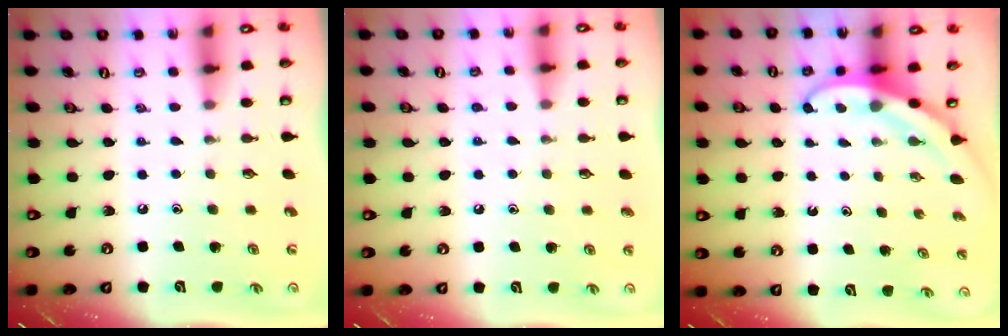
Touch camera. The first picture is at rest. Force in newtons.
{"total": 4.1, "press": 4.1, "slide": 0.5}
{"total": 3.7, "press": 3.7, "slide": 0.4}